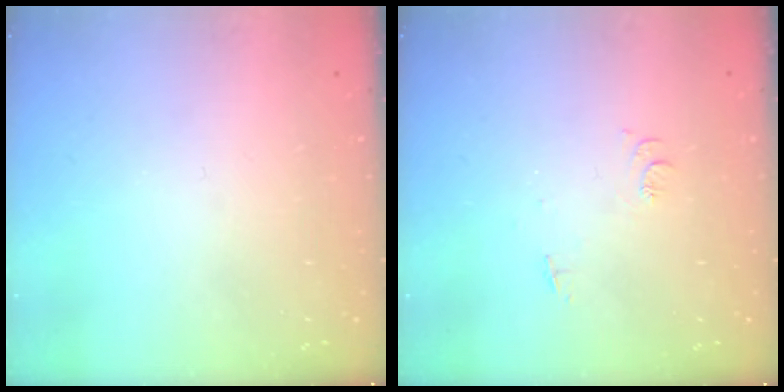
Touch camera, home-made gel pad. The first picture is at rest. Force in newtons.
{"total": 6.4, "press": 6.4, "slide": 0.6}